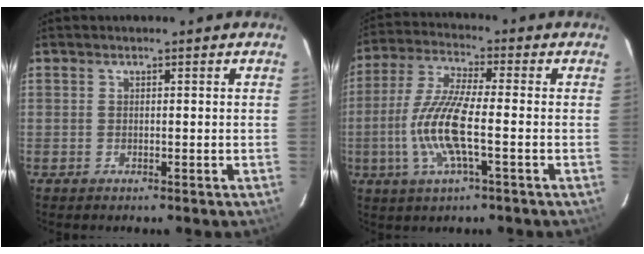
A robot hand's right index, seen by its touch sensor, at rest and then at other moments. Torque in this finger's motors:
{"motor_torque": [1.76, -0.38, 0.96, 0.11]}